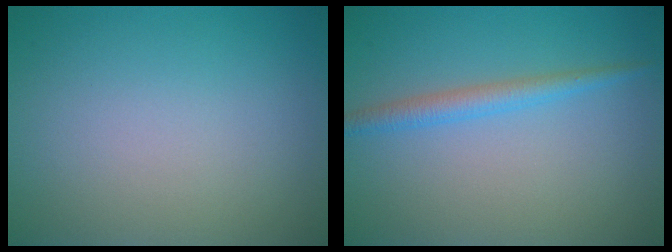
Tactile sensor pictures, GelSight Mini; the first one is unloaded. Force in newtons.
{"total": 2.1, "press": 2.1, "slide": 0.1}